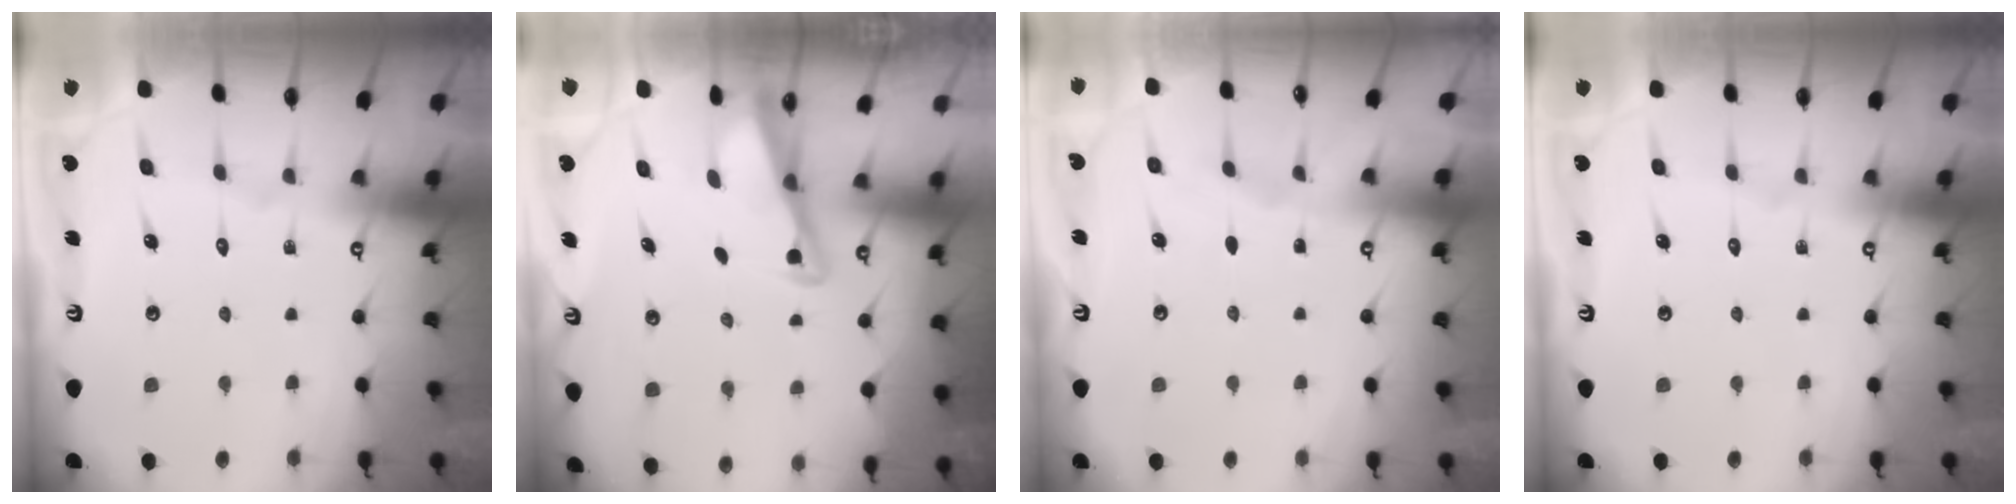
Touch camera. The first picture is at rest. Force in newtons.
{"total": 2.7, "press": 2.7, "slide": 0.4}
{"total": 1.5, "press": 1.5, "slide": 0.3}
{"total": 0.0}